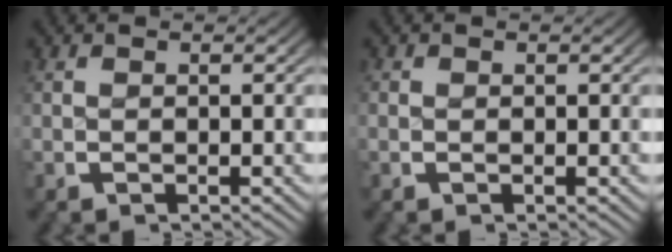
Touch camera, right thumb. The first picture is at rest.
{"total": 0.5, "force": [0.0, 0.5, 0.1], "torque": [-0.003, -0.005, 0.000]}